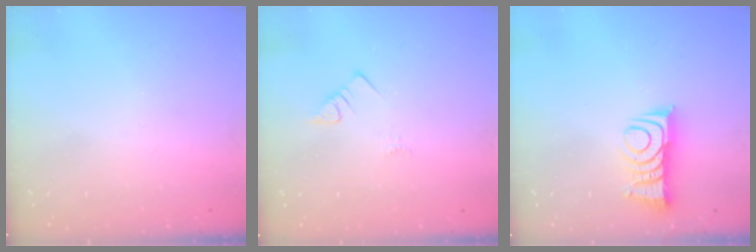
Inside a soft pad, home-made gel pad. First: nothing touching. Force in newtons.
{"total": 2.0, "press": 2.0, "slide": 0.4}
{"total": 10.0, "press": 9.9, "slide": 1.0}